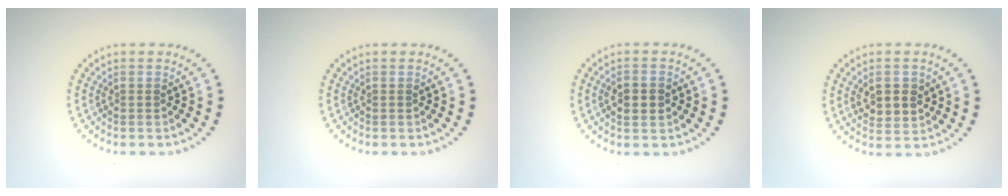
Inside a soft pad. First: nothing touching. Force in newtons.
{"total": 0.0}
{"total": 2.2, "press": 2.2, "slide": 0.2}
{"total": 3.0, "press": 2.9, "slide": 0.6}